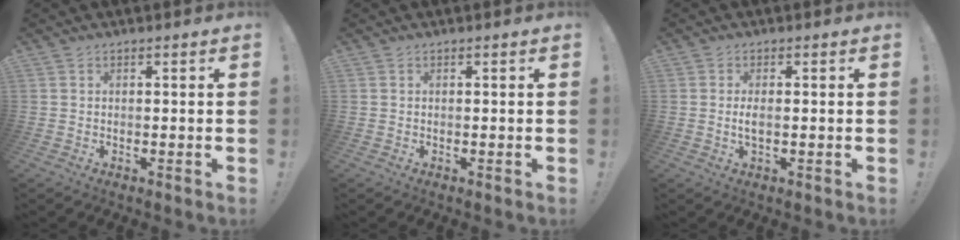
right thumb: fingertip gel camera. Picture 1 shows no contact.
{"total": 0.0}
{"total": 2.6, "force": [-0.2, 0.8, 2.5], "torque": [-0.045, -0.005, -0.008]}